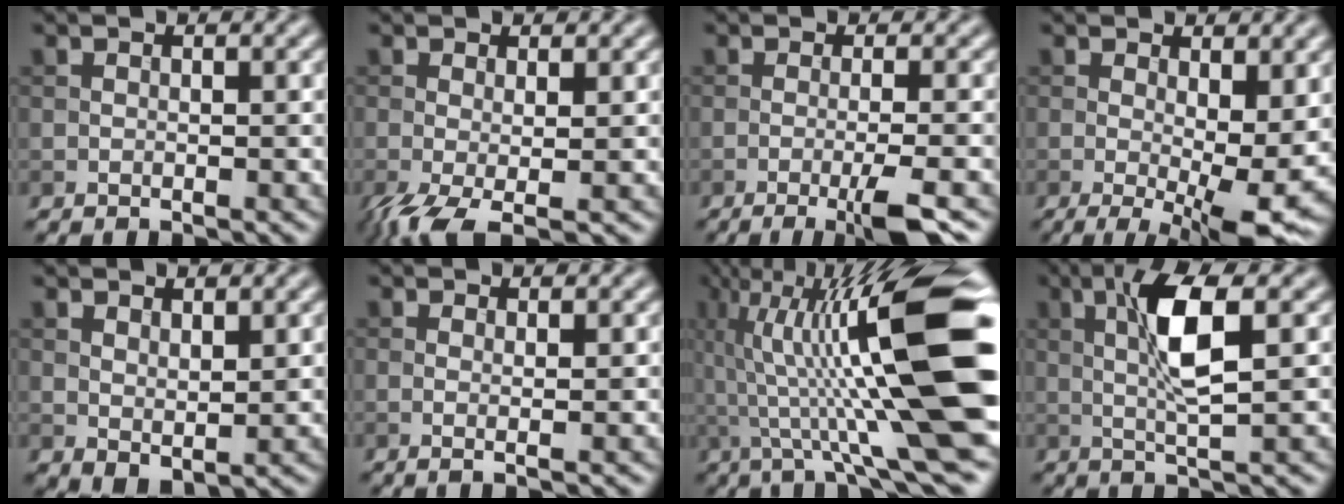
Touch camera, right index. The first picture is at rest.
{"total": 3.8, "force": [-1.6, 0.9, 3.3], "torque": [-0.073, -0.011, -0.034]}
{"total": 4.5, "force": [-1.7, 0.8, 4.0], "torque": [-0.061, -0.004, -0.037]}
{"total": 8.3, "force": [-0.8, 2.2, 7.9], "torque": [-0.120, -0.021, -0.002]}
{"total": 2.3, "force": [1.1, 1.2, 1.7], "torque": [-0.032, -0.008, 0.026]}
{"total": 1.2, "force": [0.2, 0.2, 1.1], "torque": [-0.018, -0.002, 0.001]}
{"total": 14.5, "force": [2.1, 2.1, 14.2], "torque": [-0.225, 0.022, 0.041]}
{"total": 5.9, "force": [1.1, 1.1, 5.7], "torque": [-0.114, 0.008, 0.021]}